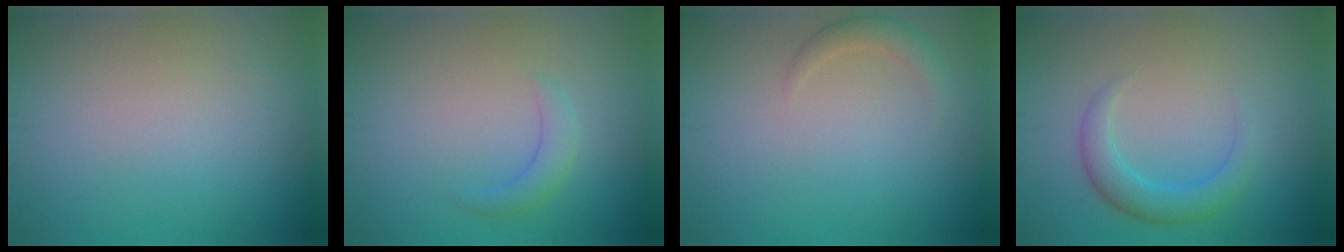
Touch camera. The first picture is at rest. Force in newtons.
{"total": 1.6, "press": 1.6, "slide": 0.2}
{"total": 1.5, "press": 1.5, "slide": 0.2}
{"total": 2.8, "press": 2.8, "slide": 0.1}